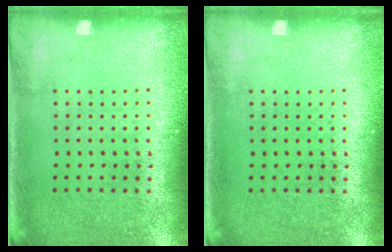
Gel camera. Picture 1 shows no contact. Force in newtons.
{"total": 0.0}